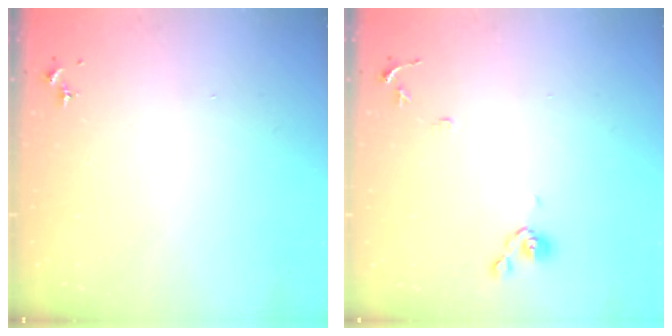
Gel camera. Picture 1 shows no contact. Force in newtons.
{"total": 8.6, "press": 8.6, "slide": 0.7}